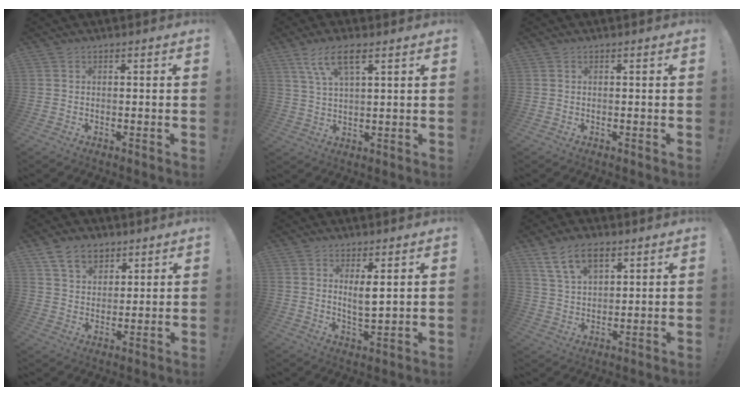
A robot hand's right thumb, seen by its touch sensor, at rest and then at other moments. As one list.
[{"total": 8.7, "force": [4.8, 2.9, 6.7], "torque": [-0.122, -0.009, 0.087]}, {"total": 0.0}, {"total": 10.2, "force": [6.3, 6.9, 4.3], "torque": [-0.071, -0.026, 0.122]}, {"total": 5.3, "force": [2.6, 1.3, 4.4], "torque": [-0.064, -0.019, 0.042]}, {"total": 11.0, "force": [6.2, 6.2, 6.7], "torque": [-0.113, -0.014, 0.120]}]